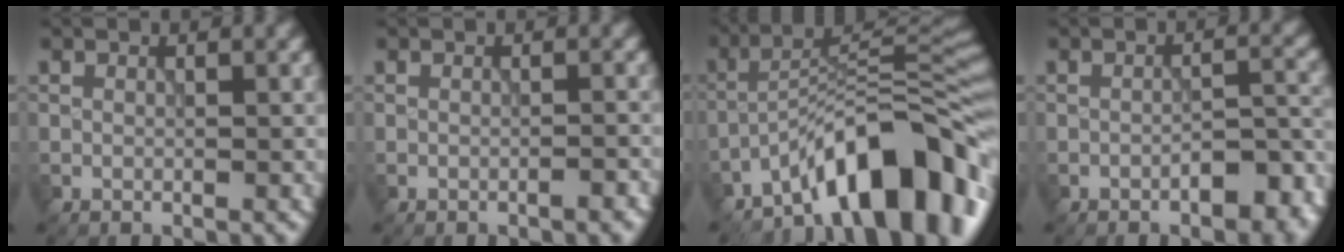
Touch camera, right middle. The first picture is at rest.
{"total": 1.0, "force": [-0.6, 0.2, 0.8], "torque": [-0.008, 0.003, -0.011]}
{"total": 11.2, "force": [-7.3, 3.2, 7.8], "torque": [-0.096, 0.025, -0.133]}
{"total": 4.7, "force": [-2.7, 1.6, 3.5], "torque": [-0.046, 0.009, -0.034]}